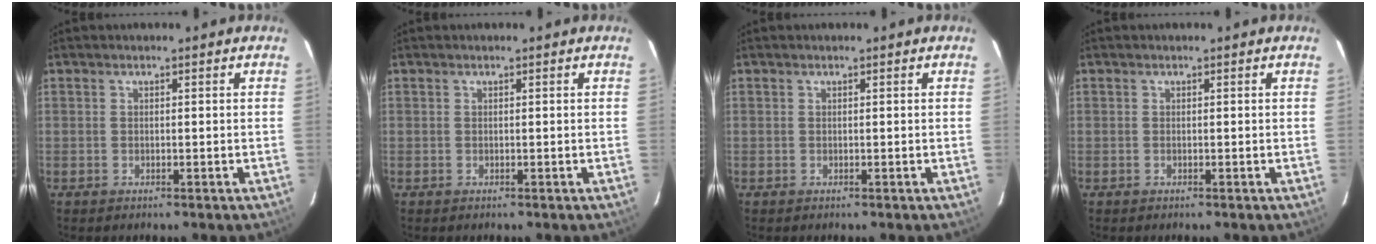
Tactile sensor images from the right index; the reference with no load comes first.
{"total": 0.0}
{"total": 0.0}
{"total": 0.0}